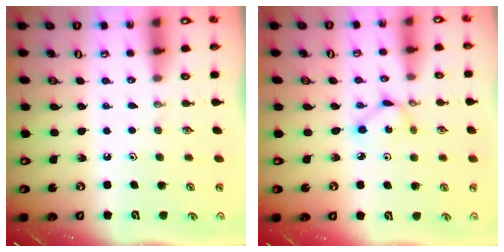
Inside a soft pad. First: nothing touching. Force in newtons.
{"total": 2.8, "press": 2.8, "slide": 0.1}